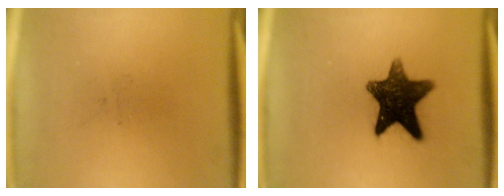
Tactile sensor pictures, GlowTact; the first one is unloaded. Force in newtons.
{"total": 12.8}